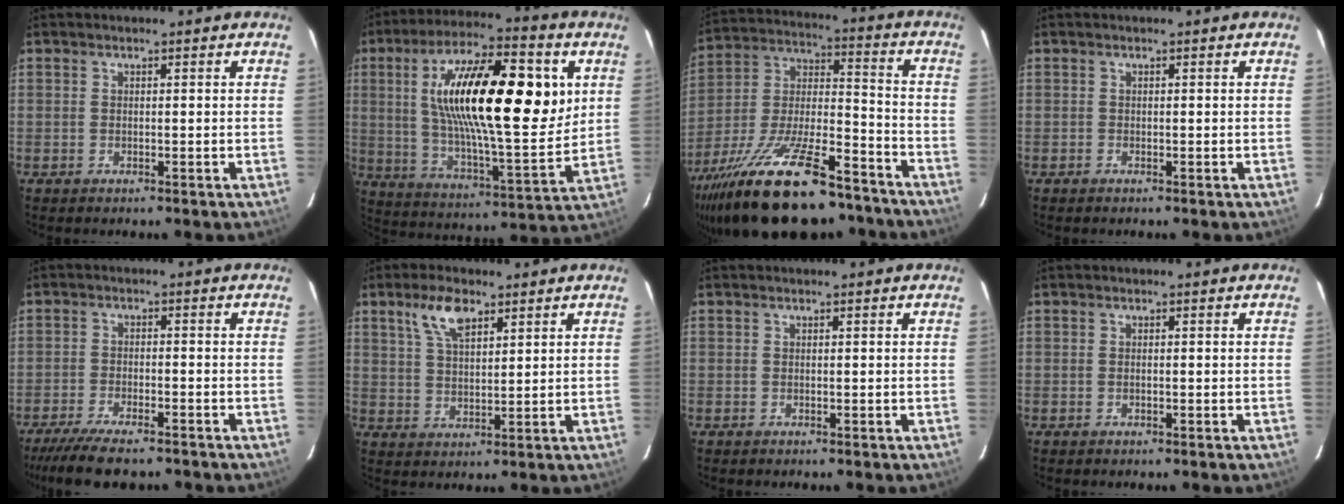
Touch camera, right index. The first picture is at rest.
{"total": 26.4, "force": [6.9, 8.3, 24.1], "torque": [-0.418, 0.014, 0.112]}
{"total": 28.6, "force": [-20.5, 9.3, 17.6], "torque": [-0.331, -0.027, -0.318]}
{"total": 0.0}
{"total": 10.8, "force": [-9.1, 2.4, 5.4], "torque": [-0.127, -0.028, -0.152]}
{"total": 7.0, "force": [4.1, 3.0, 4.8], "torque": [-0.091, 0.011, 0.081]}
{"total": 0.0}
{"total": 0.0}